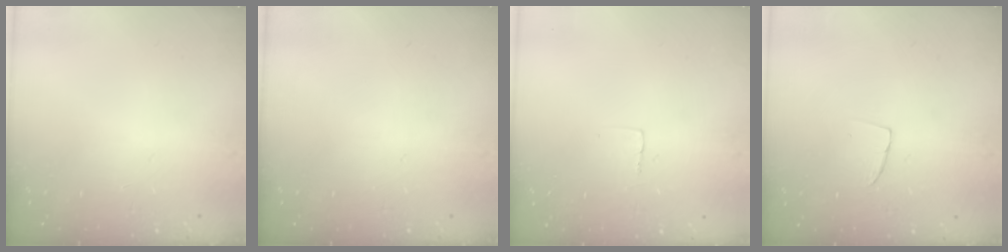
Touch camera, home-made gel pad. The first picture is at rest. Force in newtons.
{"total": 0.0}
{"total": 2.4, "press": 2.4, "slide": 0.1}
{"total": 2.9, "press": 2.9, "slide": 0.2}